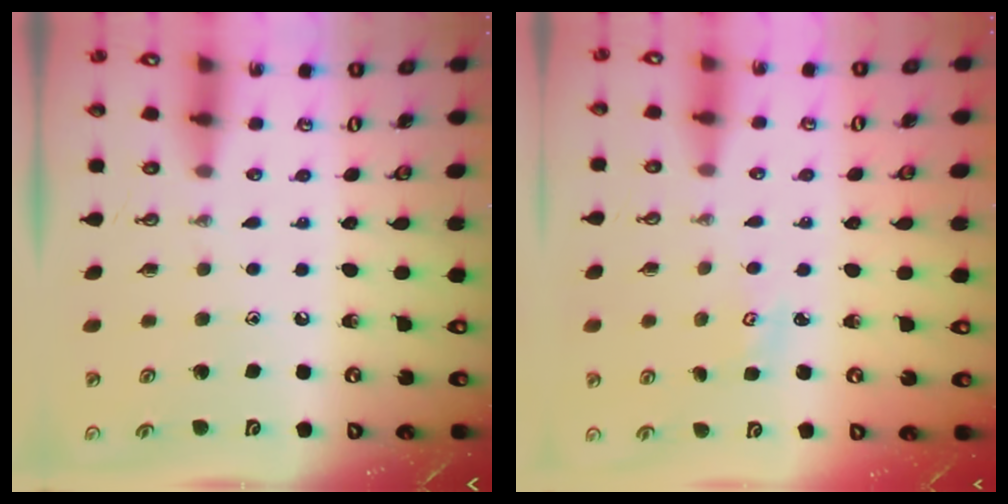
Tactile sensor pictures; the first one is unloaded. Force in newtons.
{"total": 2.0, "press": 2.0, "slide": 0.3}